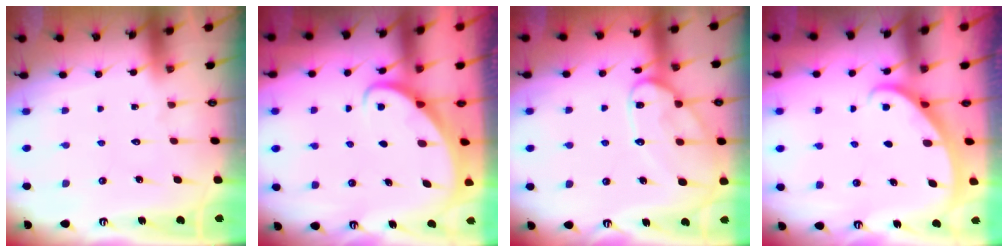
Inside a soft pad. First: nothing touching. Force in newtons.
{"total": 2.3, "press": 2.3, "slide": 0.2}
{"total": 13.5, "press": 13.4, "slide": 1.1}
{"total": 1.7, "press": 1.7, "slide": 0.1}